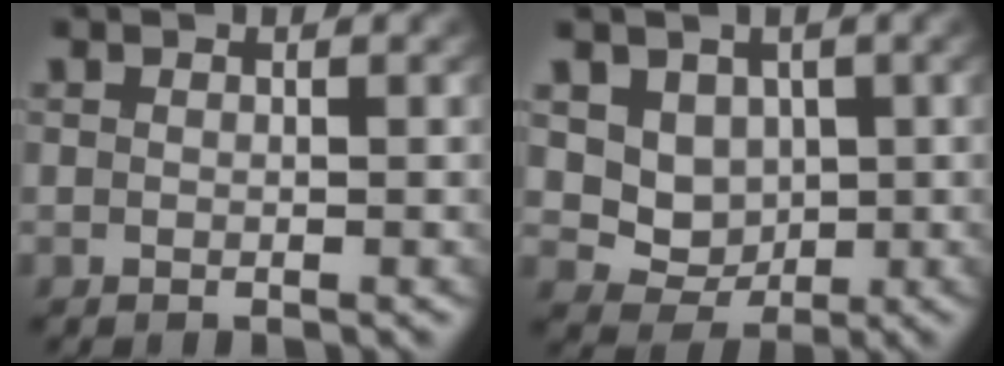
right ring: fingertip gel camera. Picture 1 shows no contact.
{"total": 8.0, "force": [0.8, 7.3, 3.1], "torque": [-0.090, -0.036, 0.023]}